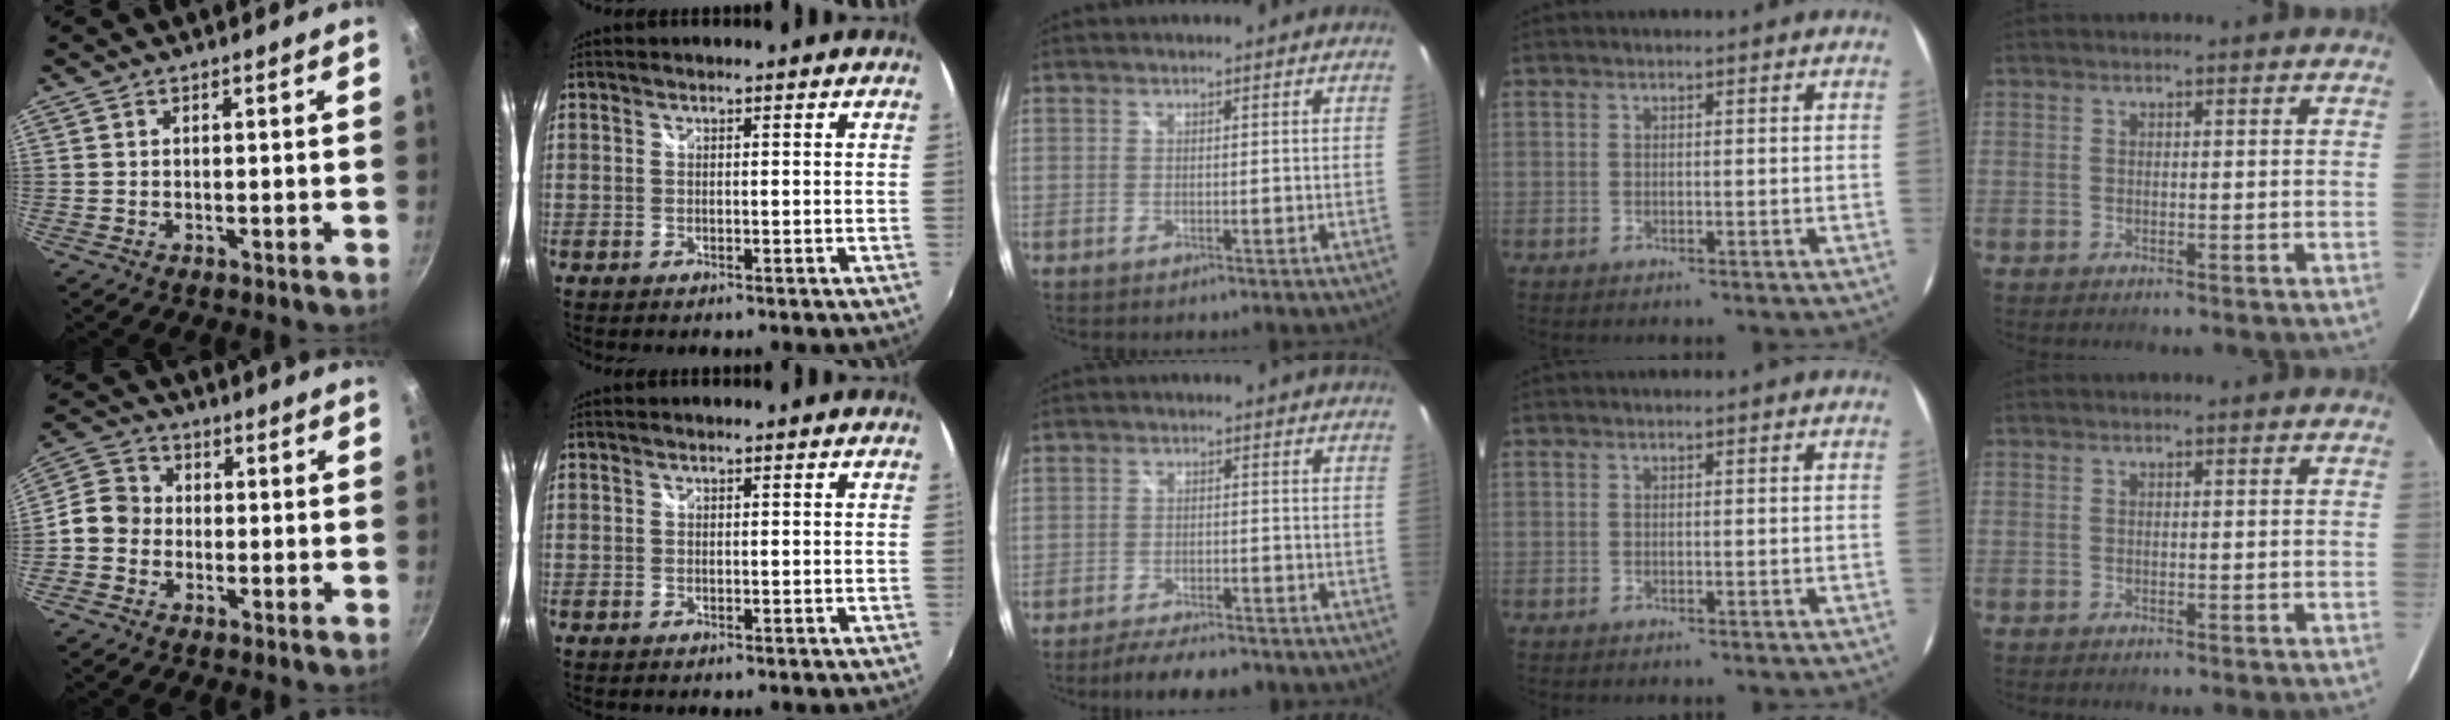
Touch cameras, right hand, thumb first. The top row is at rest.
{"thumb": {"total": 6.6, "force": [-1.3, 5.8, 2.9], "torque": [-0.028, 0.018, -0.047]}, "middle": {"total": 7.1, "force": [-6.2, 1.8, 3.0], "torque": [-0.072, -0.004, -0.096]}}